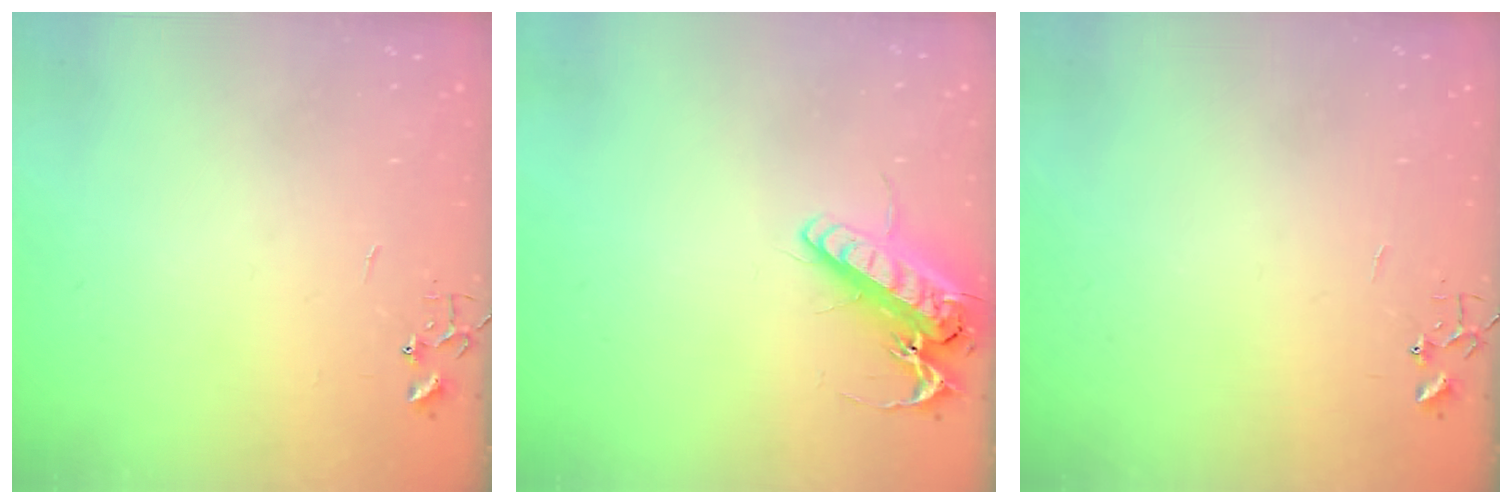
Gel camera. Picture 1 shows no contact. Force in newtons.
{"total": 14.6, "press": 14.4, "slide": 2.6}
{"total": 0.0}